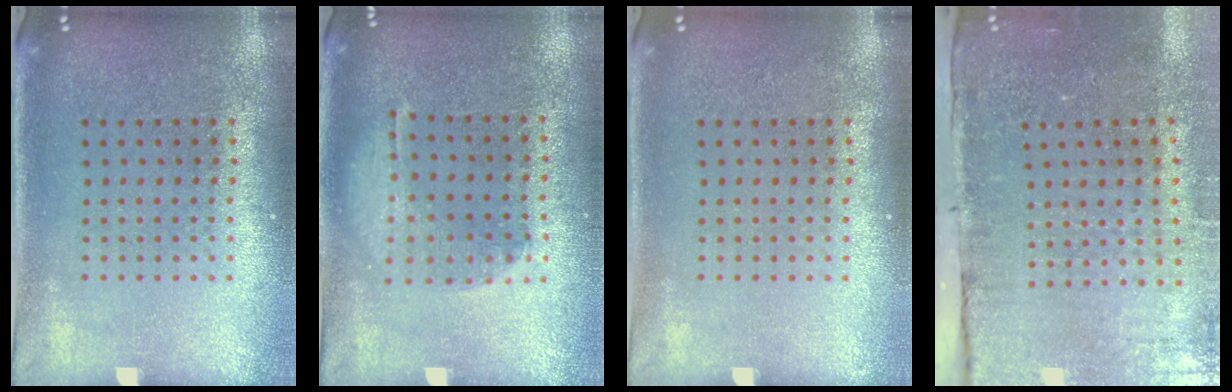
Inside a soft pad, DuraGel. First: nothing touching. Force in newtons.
{"total": 1.3, "press": 1.2, "slide": 0.4}
{"total": 0.0}
{"total": 4.5, "press": 3.8, "slide": 2.5}